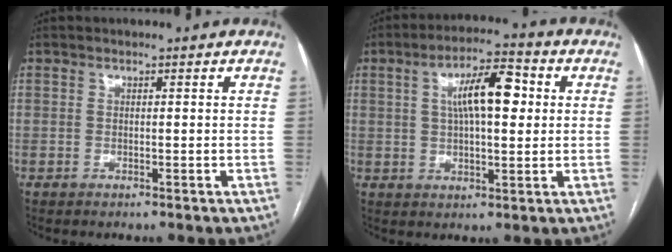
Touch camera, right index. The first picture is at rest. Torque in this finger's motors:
{"motor_torque": [0.73, -0.25, 0.34, 0.16]}